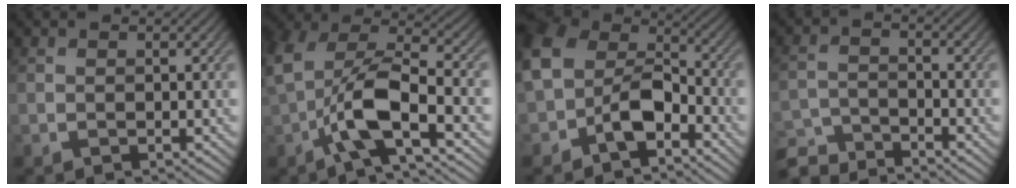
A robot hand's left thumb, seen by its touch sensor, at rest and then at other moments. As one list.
[{"total": 10.9, "force": [-3.3, 4.7, 9.2], "torque": [-0.181, 0.006, -0.073]}, {"total": 9.3, "force": [-3.7, 6.1, 6.0], "torque": [-0.110, 0.002, -0.089]}, {"total": 5.7, "force": [-5.4, 1.0, 1.4], "torque": [-0.033, -0.006, -0.111]}]